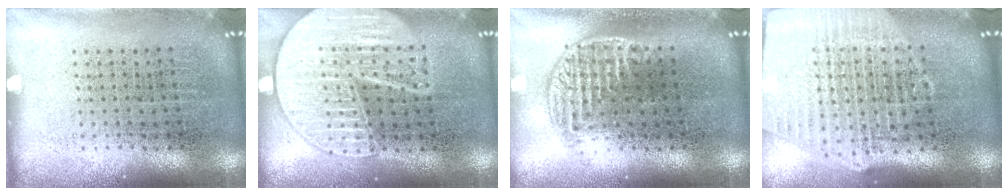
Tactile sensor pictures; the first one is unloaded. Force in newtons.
{"total": 3.2, "press": 3.1, "slide": 0.5}
{"total": 1.2, "press": 1.0, "slide": 0.6}
{"total": 2.7, "press": 2.3, "slide": 1.5}